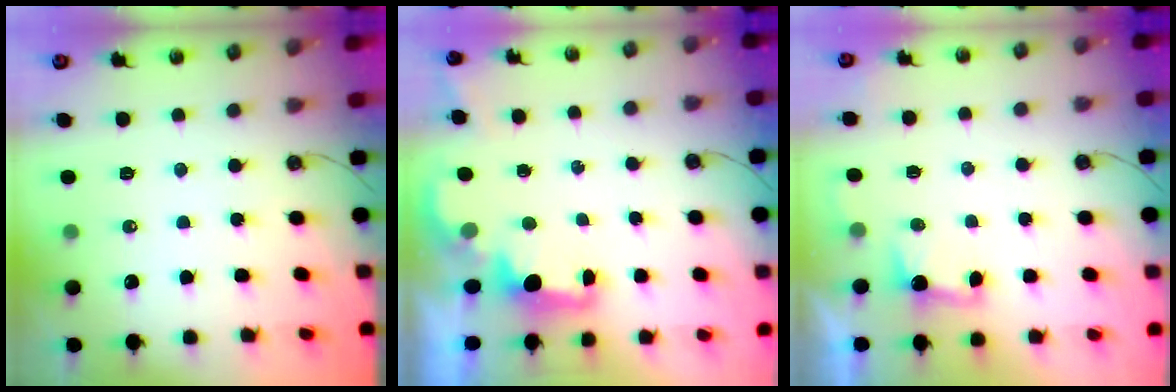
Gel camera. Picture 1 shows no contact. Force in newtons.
{"total": 2.1, "press": 2.0, "slide": 0.8}
{"total": 1.4, "press": 1.0, "slide": 0.9}